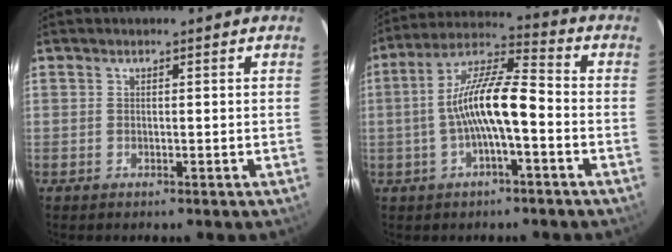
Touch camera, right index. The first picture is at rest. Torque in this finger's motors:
{"motor_torque": [1.36, -0.78, 0.77, 0.21]}